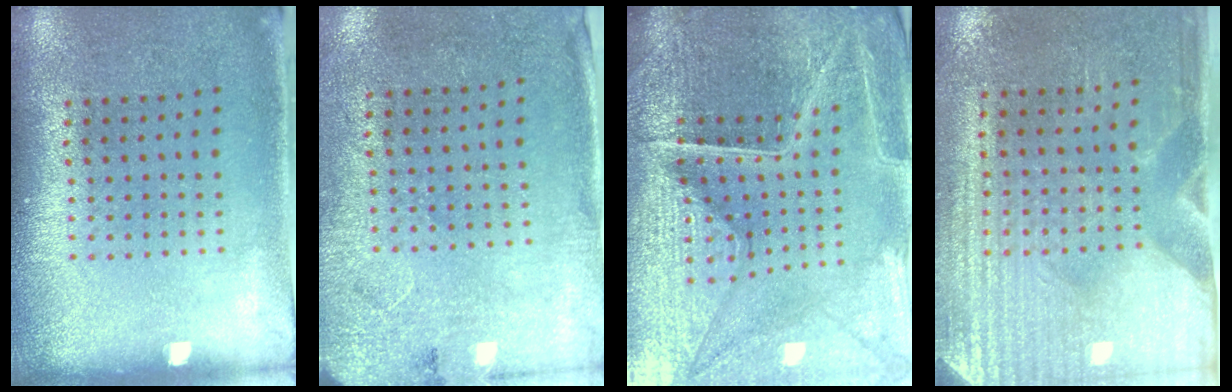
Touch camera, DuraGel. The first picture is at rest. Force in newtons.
{"total": 2.6, "press": 2.2, "slide": 1.5}
{"total": 5.2, "press": 5.0, "slide": 1.5}
{"total": 3.1, "press": 2.8, "slide": 1.3}